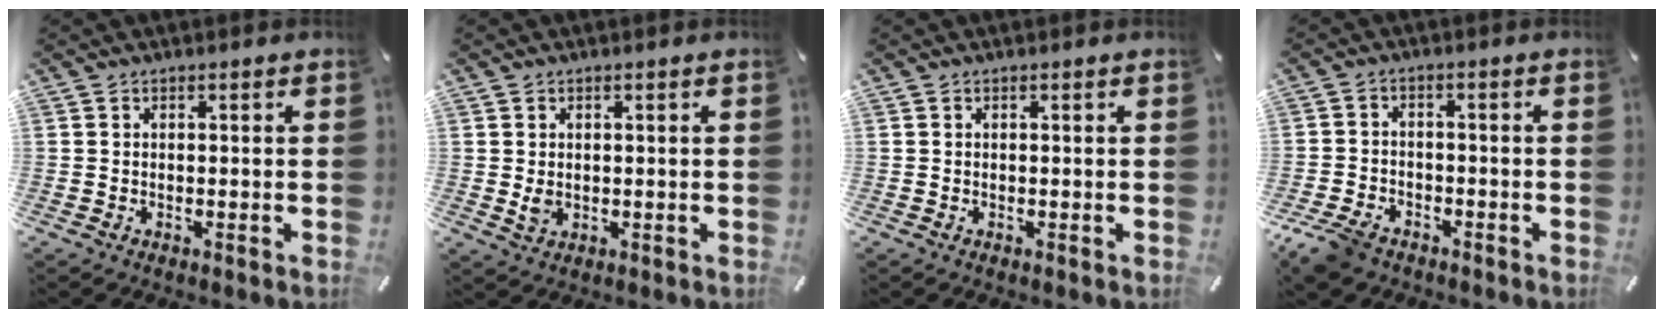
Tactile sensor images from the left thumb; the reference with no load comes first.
{"total": 2.1, "force": [0.1, 1.7, 1.3], "torque": [-0.027, -0.003, -0.001]}
{"total": 0.0}
{"total": 6.1, "force": [-4.7, 3.3, 2.3], "torque": [-0.064, 0.015, -0.093]}